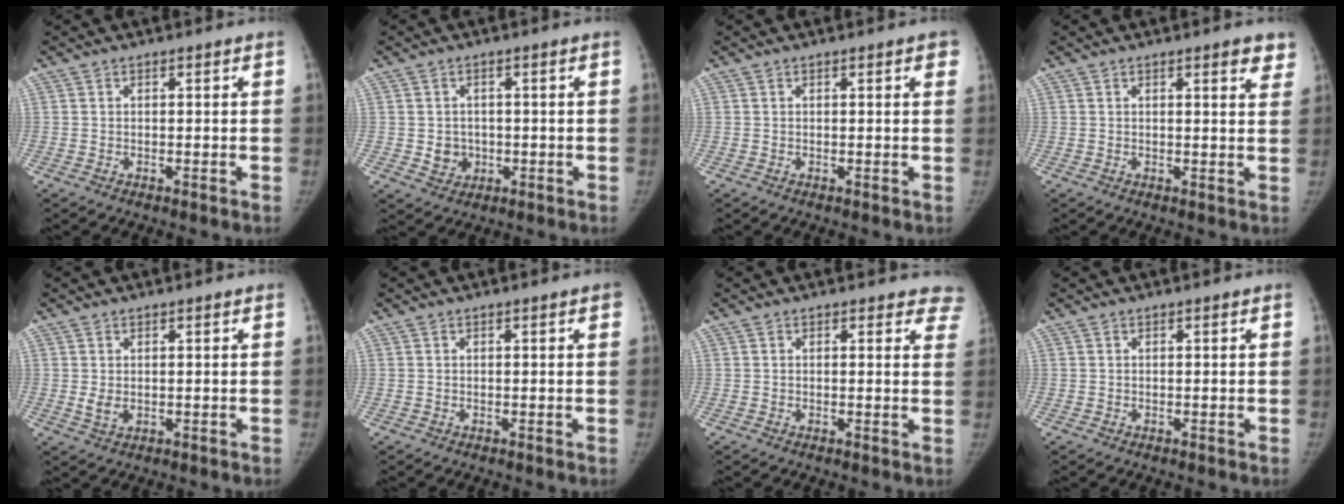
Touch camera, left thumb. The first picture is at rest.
{"total": 3.7, "force": [-0.5, 3.3, 1.4], "torque": [-0.001, 0.003, -0.001]}
{"total": 1.9, "force": [0.9, 0.6, 1.5], "torque": [-0.011, 0.001, 0.007]}
{"total": 3.9, "force": [2.6, 1.1, 2.6], "torque": [-0.015, -0.011, 0.027]}
{"total": 2.0, "force": [0.1, 1.4, 1.5], "torque": [-0.024, -0.007, 0.008]}
{"total": 0.8, "force": [0.4, 0.2, 0.7], "torque": [-0.009, 0.002, 0.002]}
{"total": 5.1, "force": [4.6, 2.3, 0.6], "torque": [0.041, -0.017, 0.023]}
{"total": 0.0}